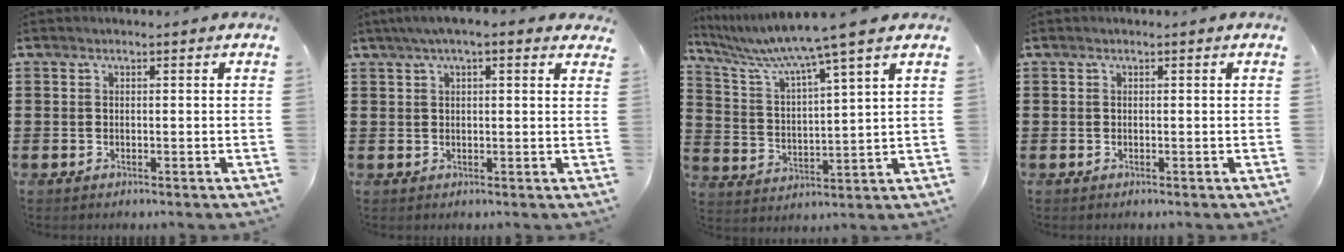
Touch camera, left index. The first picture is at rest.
{"total": 3.7, "force": [2.4, 0.8, 2.8], "torque": [-0.057, 0.007, 0.042]}
{"total": 7.8, "force": [6.3, -1.0, 4.5], "torque": [-0.114, -0.044, 0.098]}
{"total": 0.0}